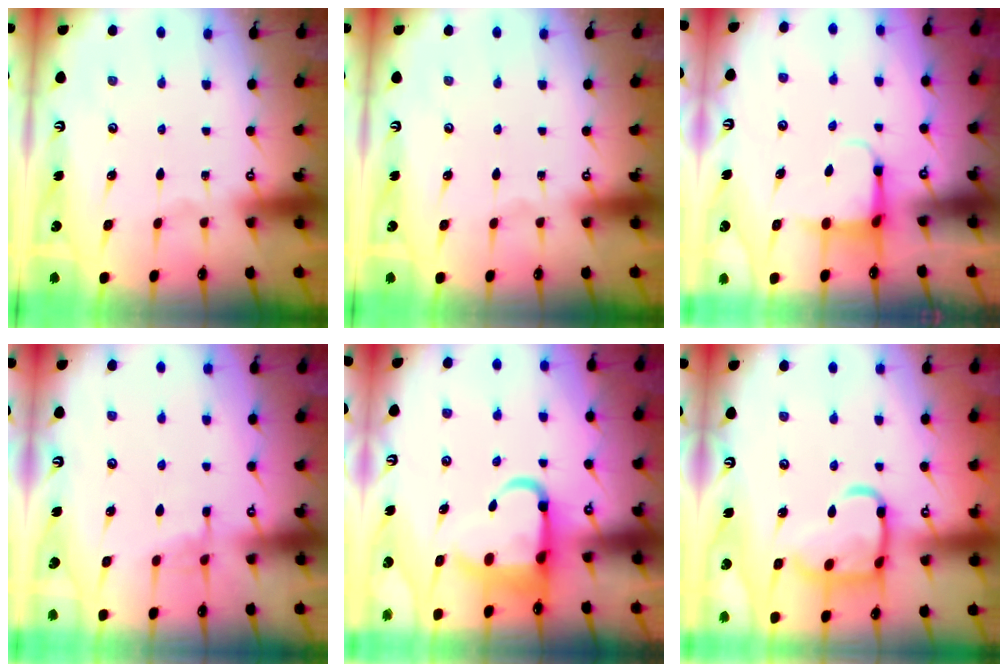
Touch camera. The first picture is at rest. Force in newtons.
{"total": 0.0}
{"total": 3.8, "press": 3.6, "slide": 1.2}
{"total": 4.4, "press": 4.3, "slide": 0.6}
{"total": 8.2, "press": 8.0, "slide": 1.7}
{"total": 15.5, "press": 15.4, "slide": 1.3}